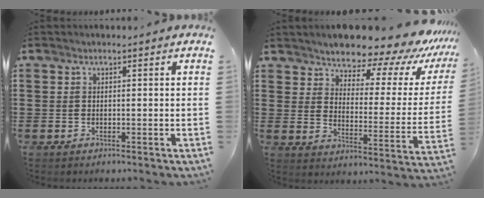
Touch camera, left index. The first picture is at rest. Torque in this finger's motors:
{"motor_torque": [2.14, 0.00, 1.05, 0.20]}